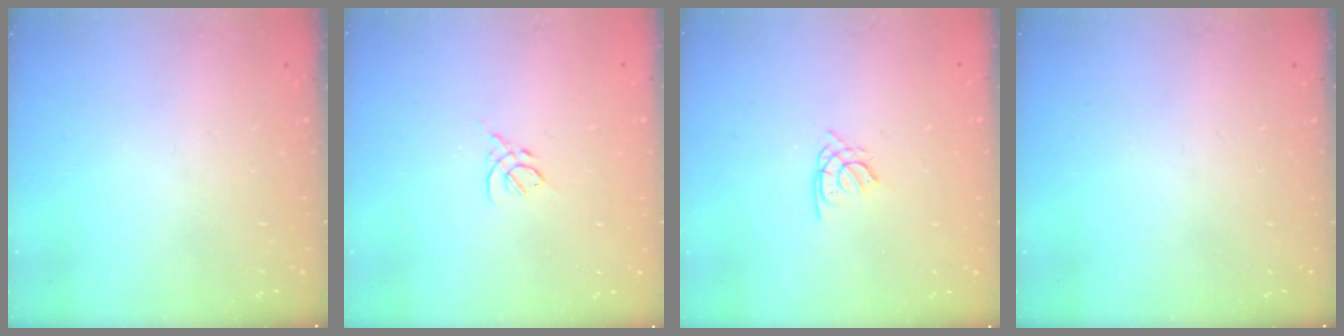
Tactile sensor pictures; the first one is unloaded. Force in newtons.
{"total": 2.6, "press": 2.5, "slide": 0.7}
{"total": 1.4, "press": 1.4, "slide": 0.4}
{"total": 0.0}